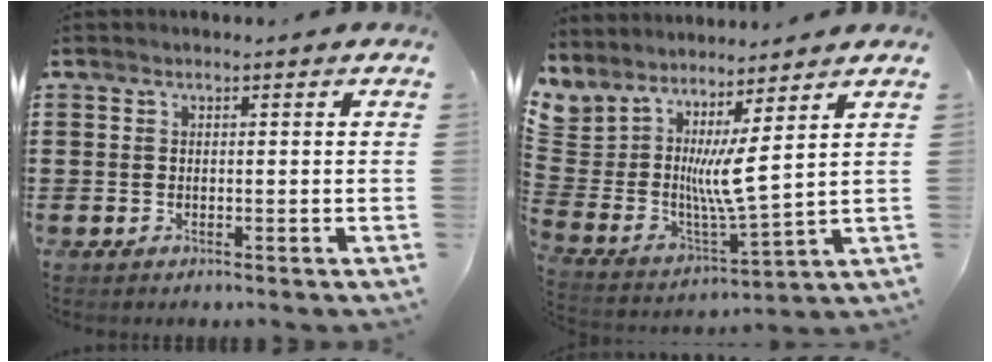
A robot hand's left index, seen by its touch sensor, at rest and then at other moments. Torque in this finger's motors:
{"motor_torque": [1.12, -1.02, 0.72, 0.21]}